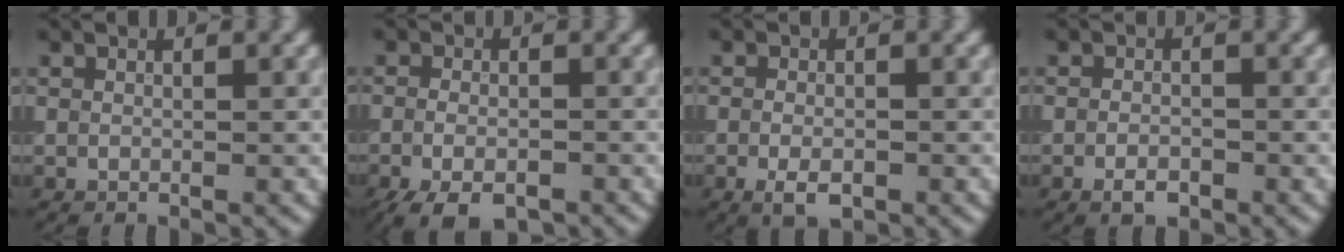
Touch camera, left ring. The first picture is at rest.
{"total": 5.3, "force": [-3.2, 2.4, 3.4], "torque": [-0.061, -0.010, -0.059]}
{"total": 2.4, "force": [-1.0, 1.2, 1.9], "torque": [-0.035, -0.006, -0.018]}
{"total": 1.6, "force": [-0.9, 0.8, 1.1], "torque": [-0.019, -0.001, -0.018]}